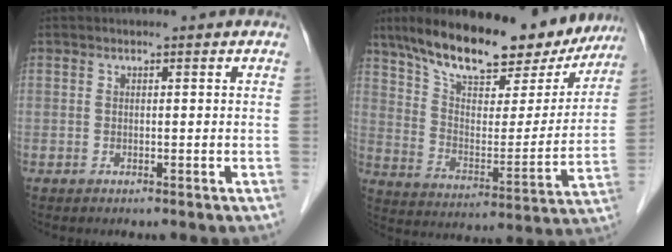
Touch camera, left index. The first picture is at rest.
{"total": 24.2, "force": [19.2, 7.8, 12.6], "torque": [-0.201, 0.011, 0.281]}